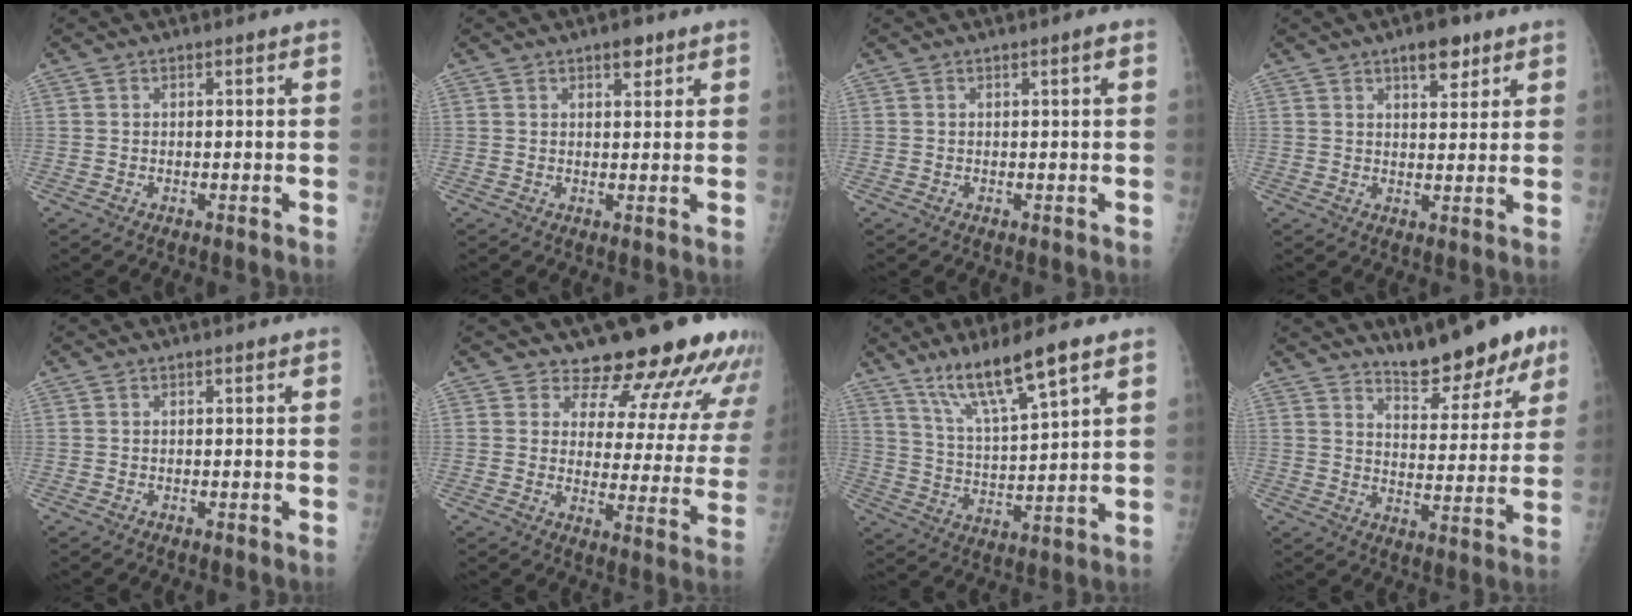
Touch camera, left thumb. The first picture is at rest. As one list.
[{"total": 2.7, "force": [1.8, 1.3, 1.6], "torque": [-0.013, -0.008, 0.024]}, {"total": 0.7, "force": [0.3, -0.1, 0.7], "torque": [-0.013, 0.001, 0.003]}, {"total": 5.7, "force": [3.6, 2.5, 3.6], "torque": [-0.033, -0.018, 0.049]}, {"total": 0.0}, {"total": 17.5, "force": [15.4, 6.2, 5.3], "torque": [-0.017, -0.100, 0.182]}, {"total": 12.5, "force": [8.3, 1.6, 9.1], "torque": [-0.169, -0.040, 0.163]}, {"total": 13.2, "force": [9.8, 4.2, 7.7], "torque": [-0.071, -0.056, 0.150]}]